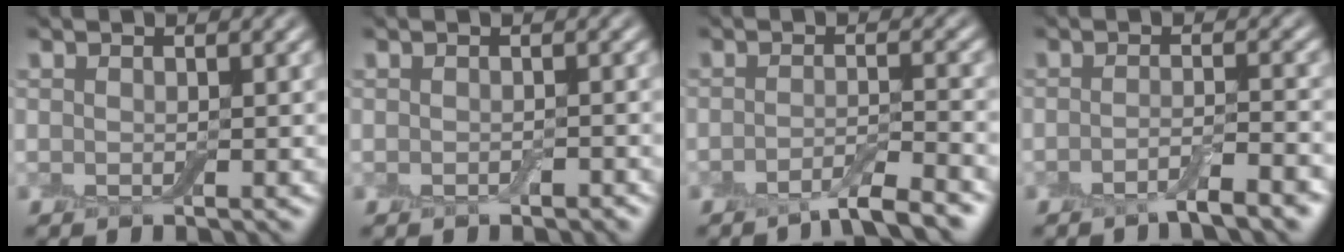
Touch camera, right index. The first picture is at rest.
{"total": 0.6, "force": [-0.3, 0.3, 0.4], "torque": [-0.007, -0.001, -0.004]}
{"total": 3.7, "force": [-2.6, 0.6, 2.5], "torque": [-0.032, 0.005, -0.054]}
{"total": 3.2, "force": [-1.9, 0.6, 2.5], "torque": [-0.036, 0.003, -0.044]}